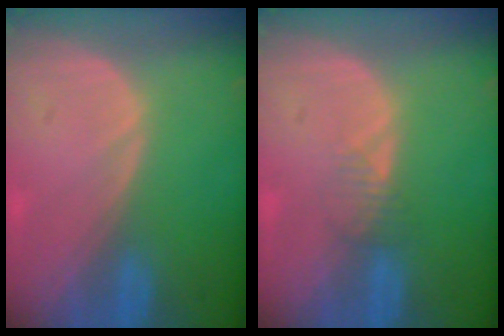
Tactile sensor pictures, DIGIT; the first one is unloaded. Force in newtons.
{"total": 1.6, "press": 1.6, "slide": 0.2}